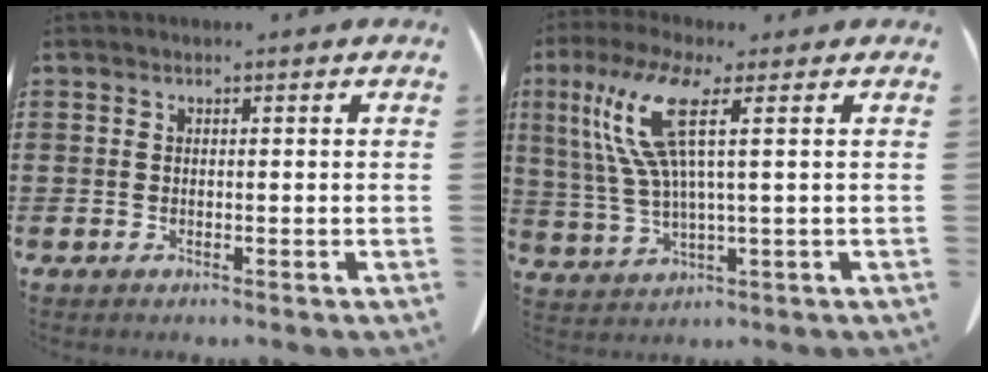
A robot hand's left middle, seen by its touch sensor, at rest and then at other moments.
{"total": 9.7, "force": [3.8, 1.0, 8.8], "torque": [-0.216, -0.013, 0.055]}